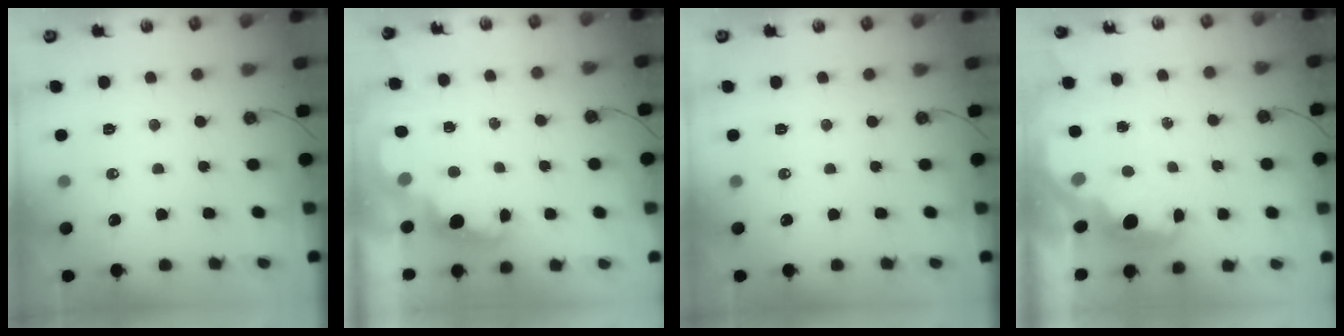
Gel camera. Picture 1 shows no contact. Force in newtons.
{"total": 2.3, "press": 2.3, "slide": 0.5}
{"total": 0.0}
{"total": 3.0, "press": 2.9, "slide": 0.6}